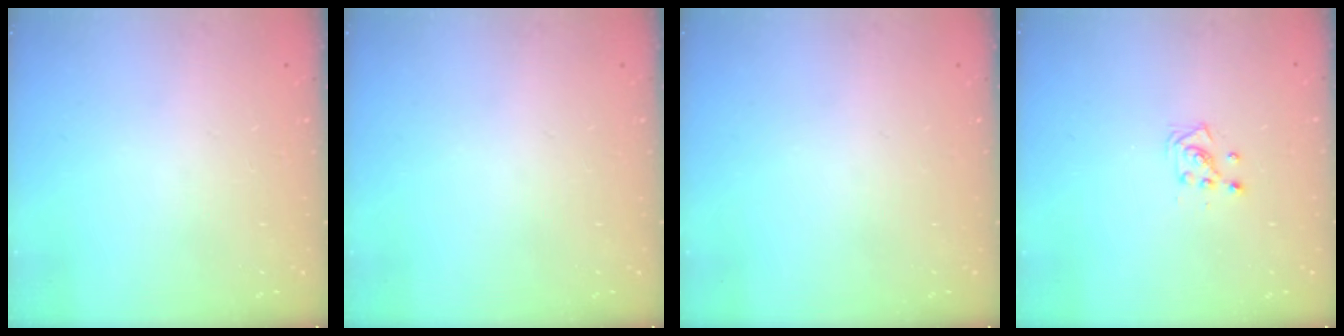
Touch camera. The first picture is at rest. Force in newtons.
{"total": 0.0}
{"total": 0.0}
{"total": 3.3, "press": 3.2, "slide": 0.5}